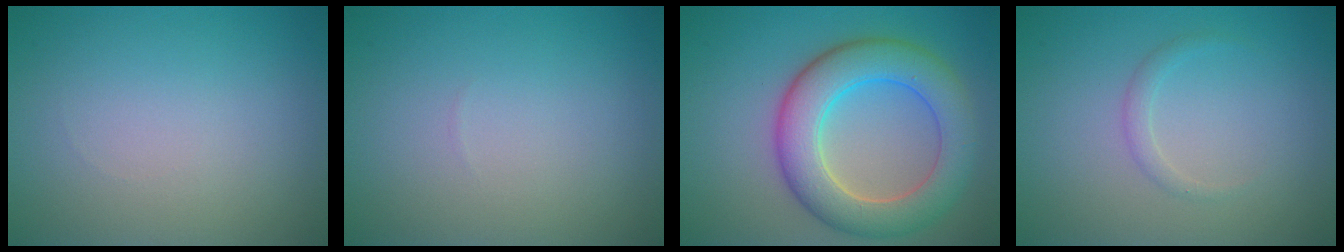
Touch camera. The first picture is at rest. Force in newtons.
{"total": 0.0}
{"total": 7.6, "press": 7.6, "slide": 0.2}
{"total": 1.0, "press": 1.0, "slide": 0.1}